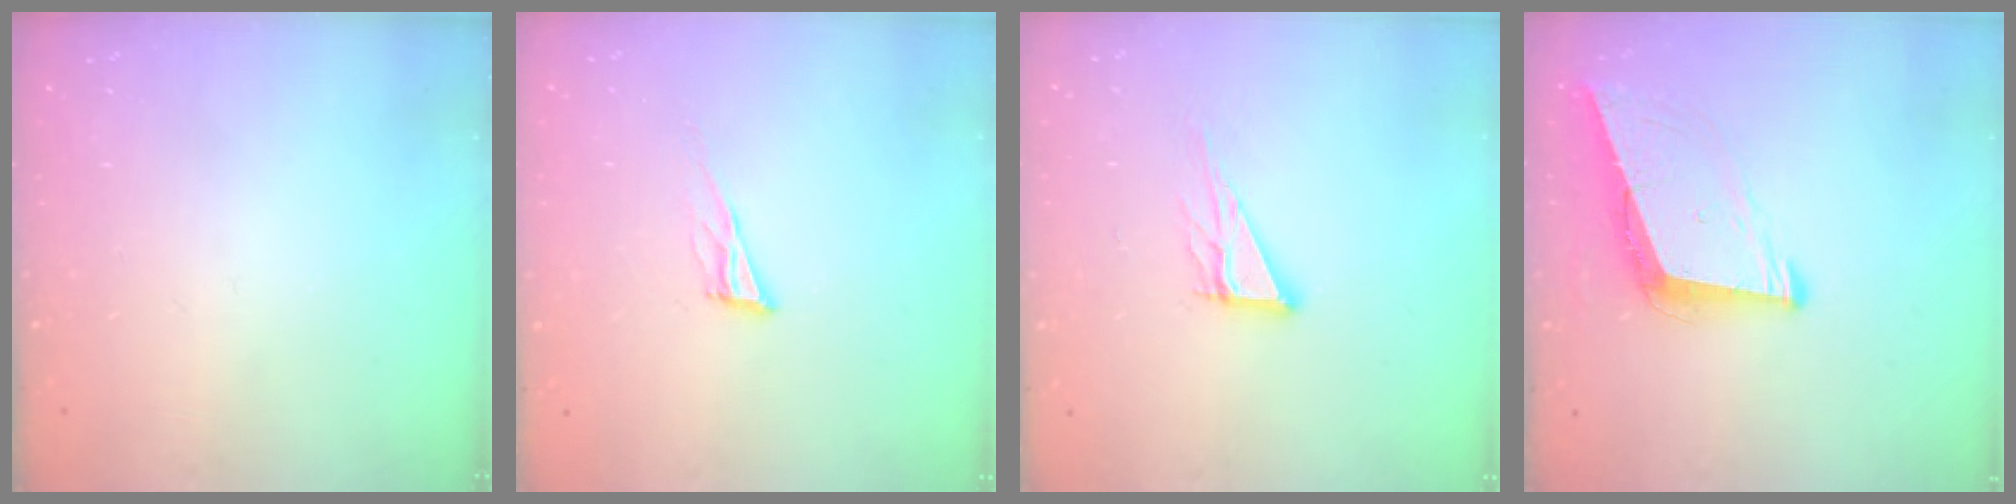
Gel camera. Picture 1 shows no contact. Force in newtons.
{"total": 8.7, "press": 8.3, "slide": 2.6}
{"total": 8.0, "press": 8.0, "slide": 0.7}
{"total": 8.8, "press": 7.9, "slide": 3.8}